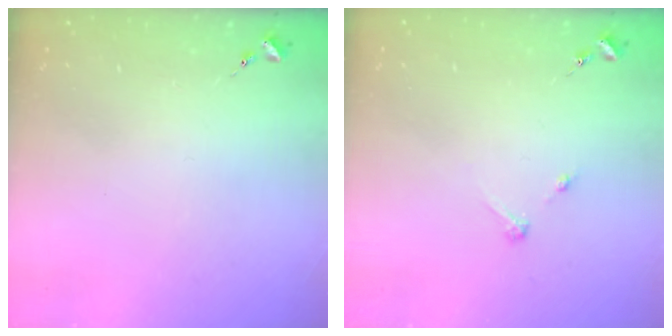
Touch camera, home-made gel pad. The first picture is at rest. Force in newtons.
{"total": 2.7, "press": 2.7, "slide": 0.3}